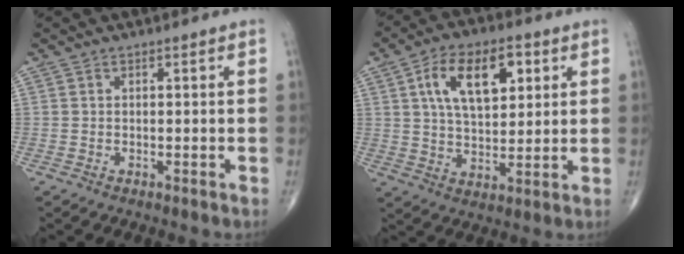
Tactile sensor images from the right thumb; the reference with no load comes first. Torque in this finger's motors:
{"motor_torque": [0.60, 2.26, 0.03, 0.02, 0.08]}